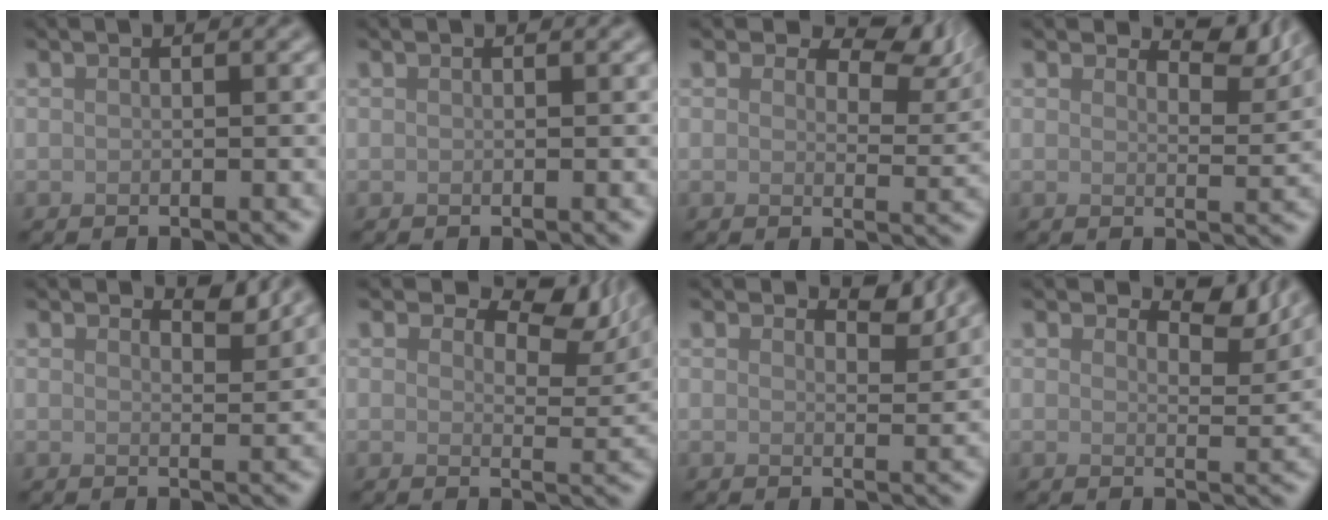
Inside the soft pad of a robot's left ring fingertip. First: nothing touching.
{"total": 0.0}
{"total": 7.1, "force": [4.5, 3.6, 4.2], "torque": [-0.052, 0.000, 0.057]}
{"total": 3.4, "force": [2.8, 1.1, 1.6], "torque": [-0.019, -0.005, 0.037]}
{"total": 1.9, "force": [1.7, 0.2, 0.7], "torque": [-0.008, -0.004, 0.022]}
{"total": 7.0, "force": [4.4, 3.5, 4.2], "torque": [-0.052, -0.001, 0.057]}
{"total": 2.2, "force": [1.9, 0.5, 0.9], "torque": [-0.011, -0.006, 0.025]}
{"total": 3.4, "force": [2.7, 1.1, 1.7], "torque": [-0.022, -0.005, 0.036]}